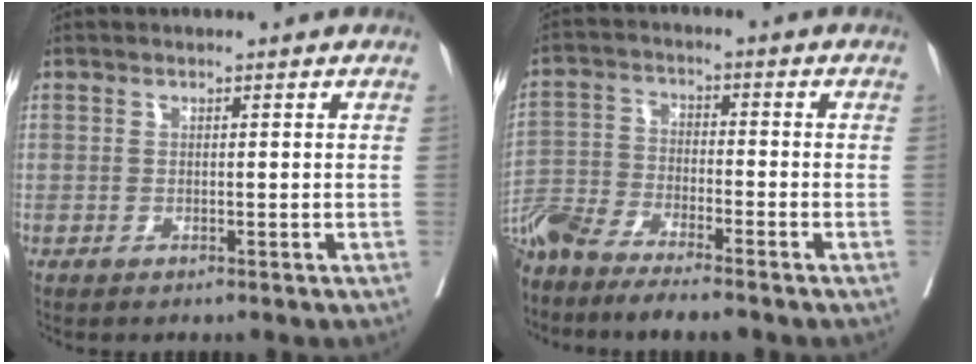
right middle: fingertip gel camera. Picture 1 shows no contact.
{"total": 11.7, "force": [-10.1, 1.0, 5.9], "torque": [-0.112, -0.024, -0.179]}